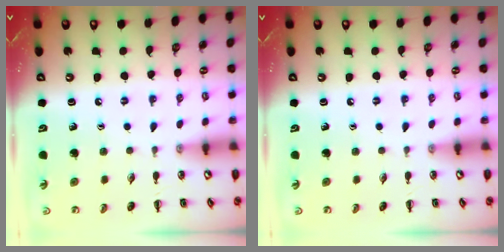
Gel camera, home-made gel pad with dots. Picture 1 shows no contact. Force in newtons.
{"total": 0.0}